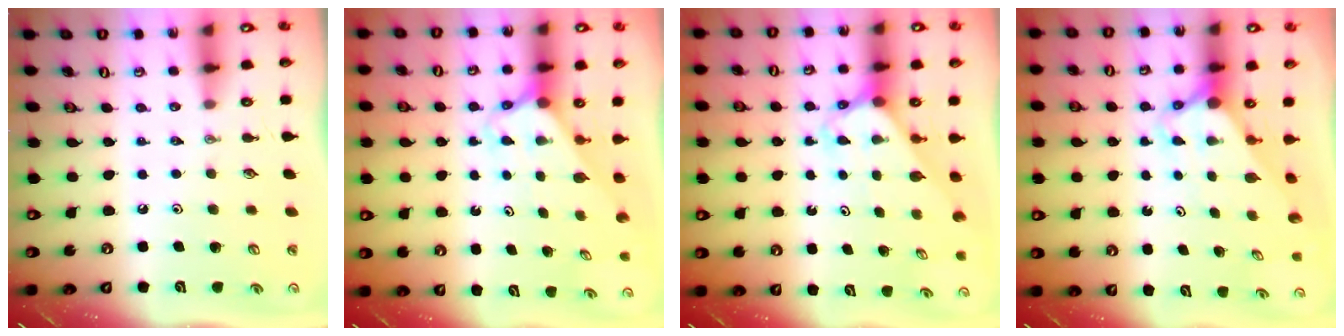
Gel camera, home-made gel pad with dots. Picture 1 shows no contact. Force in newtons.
{"total": 2.4, "press": 2.4, "slide": 0.1}
{"total": 2.7, "press": 2.7, "slide": 0.2}
{"total": 2.8, "press": 2.8, "slide": 0.1}